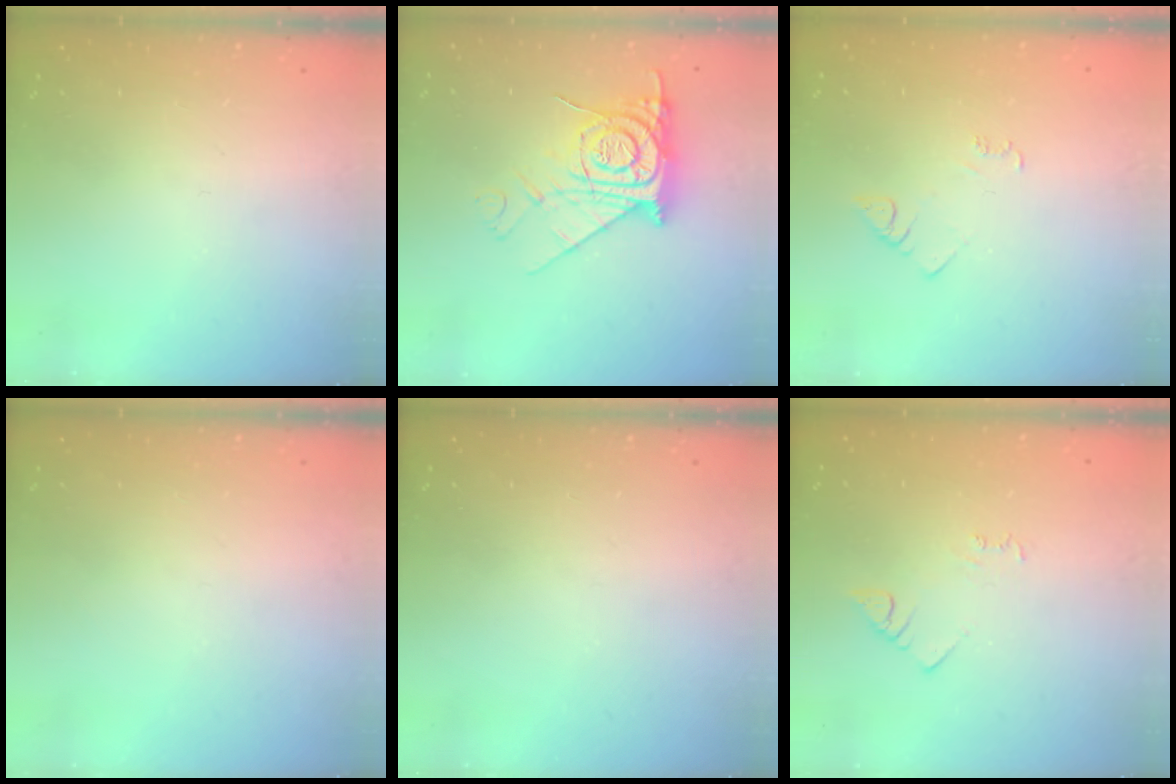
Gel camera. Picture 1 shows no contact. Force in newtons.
{"total": 12.8, "press": 12.7, "slide": 1.2}
{"total": 3.8, "press": 3.7, "slide": 0.5}
{"total": 0.0}
{"total": 0.0}
{"total": 4.2, "press": 4.1, "slide": 0.6}